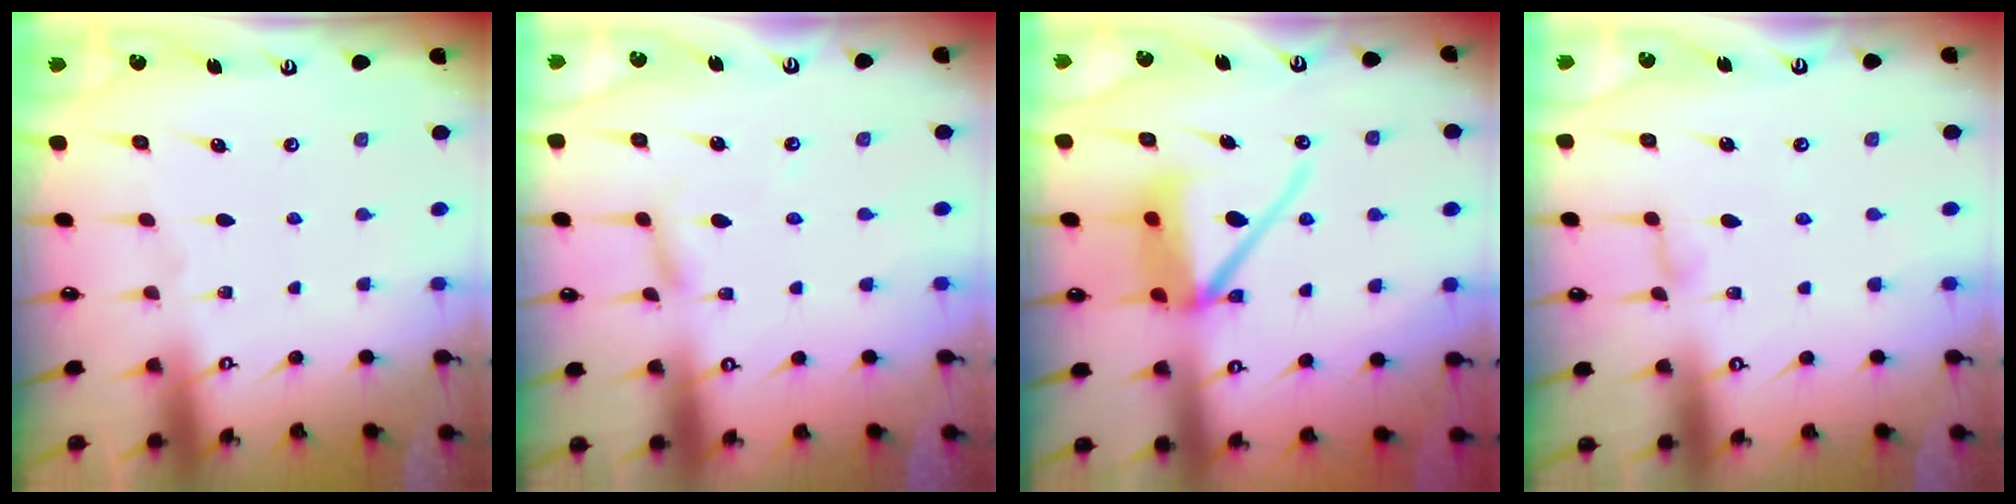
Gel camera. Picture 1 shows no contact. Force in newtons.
{"total": 2.2, "press": 2.2, "slide": 0.2}
{"total": 12.4, "press": 12.3, "slide": 1.6}
{"total": 4.4, "press": 4.4, "slide": 0.5}